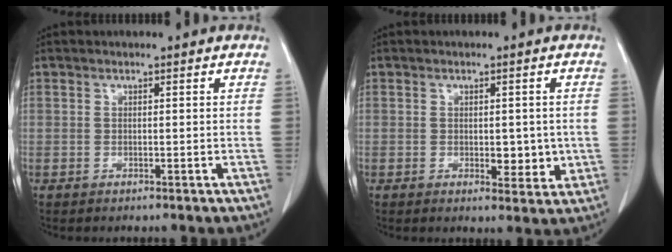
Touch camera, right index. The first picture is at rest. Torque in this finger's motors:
{"motor_torque": [0.12, 0.14, 0.10, 0.02]}